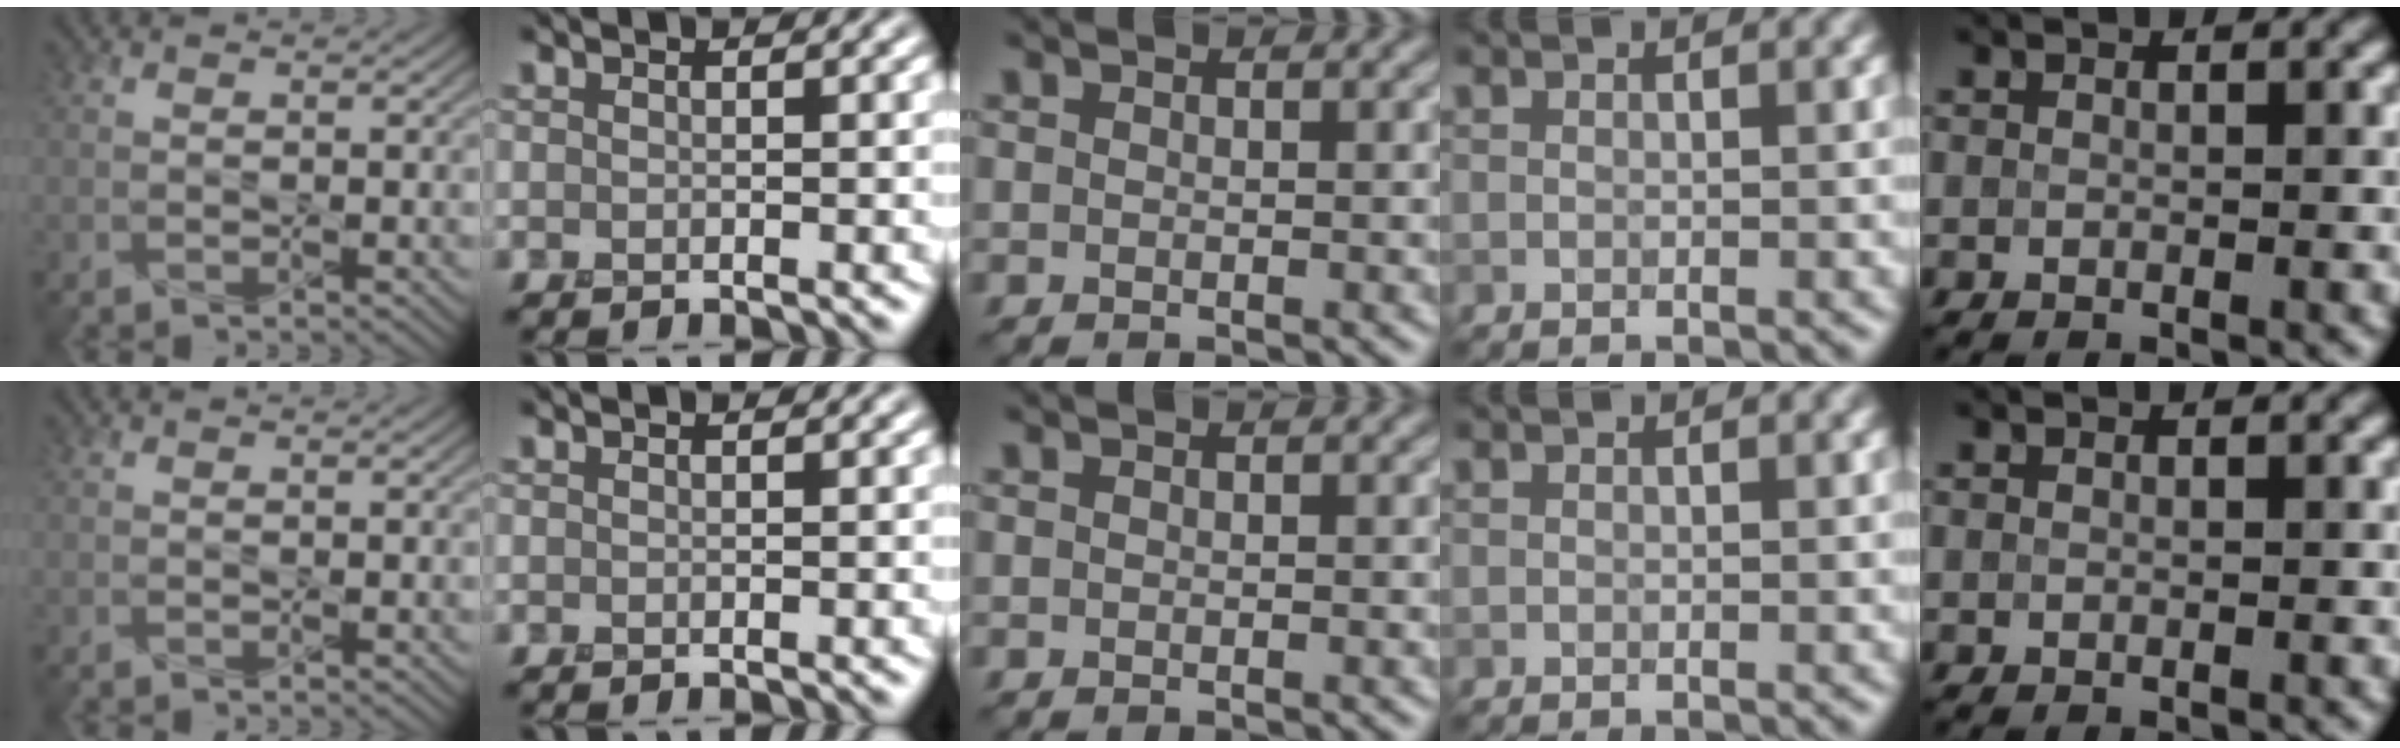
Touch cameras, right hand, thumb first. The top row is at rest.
{}